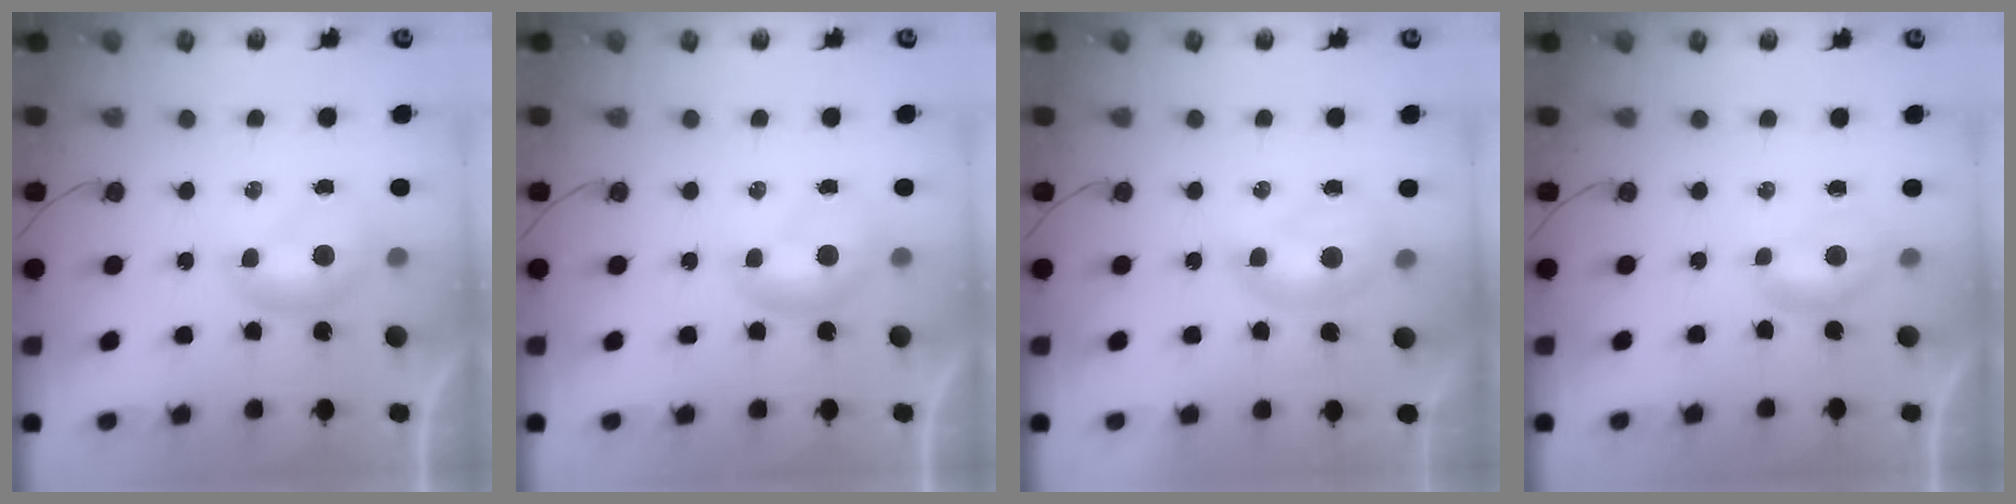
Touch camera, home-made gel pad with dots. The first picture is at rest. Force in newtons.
{"total": 0.0}
{"total": 1.8, "press": 1.6, "slide": 0.7}
{"total": 1.7, "press": 1.6, "slide": 0.4}